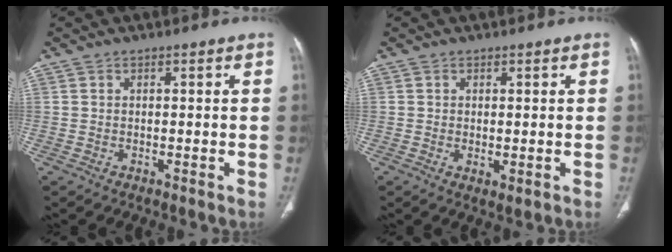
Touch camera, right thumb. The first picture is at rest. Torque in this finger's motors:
{"motor_torque": [-0.34, 0.12, -0.40, -0.15, 0.01]}